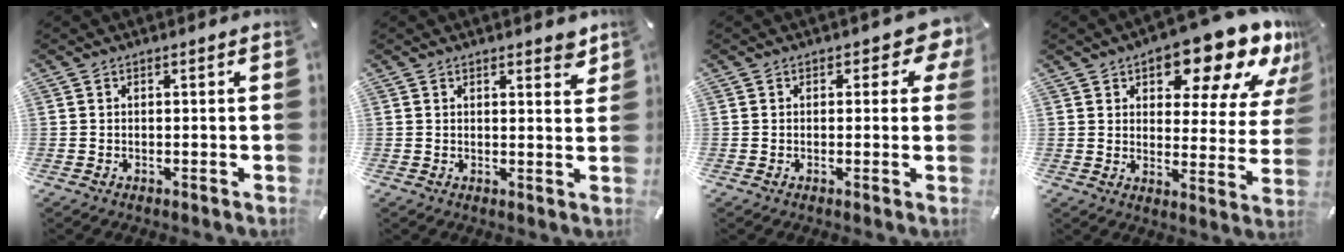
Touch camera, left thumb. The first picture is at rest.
{"total": 2.8, "force": [2.2, 1.2, 1.2], "torque": [-0.004, -0.014, 0.036]}
{"total": 5.0, "force": [1.8, 2.9, 3.6], "torque": [-0.035, -0.005, 0.025]}
{"total": 18.3, "force": [13.3, 7.5, 10.1], "torque": [-0.133, -0.095, 0.219]}